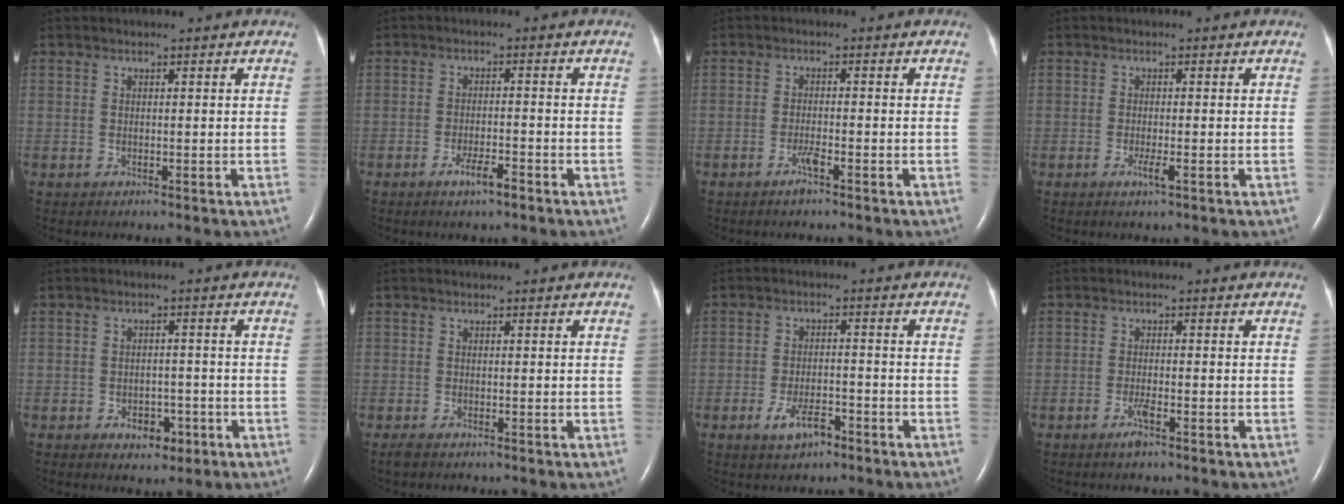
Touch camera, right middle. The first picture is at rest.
{"total": 3.3, "force": [-2.2, 0.5, 2.5], "torque": [-0.047, -0.001, -0.038]}
{"total": 2.0, "force": [-1.4, 0.0, 1.5], "torque": [-0.034, -0.001, -0.027]}
{"total": 1.6, "force": [-0.7, 0.0, 1.5], "torque": [-0.030, -0.004, -0.013]}
{"total": 3.8, "force": [-1.9, 2.4, 2.2], "torque": [-0.026, 0.006, -0.020]}
{"total": 1.2, "force": [-0.9, 0.3, 0.7], "torque": [-0.023, -0.004, -0.016]}
{"total": 4.7, "force": [-2.9, 1.8, 3.3], "torque": [-0.067, -0.001, -0.047]}
{"total": 2.1, "force": [-1.4, 0.1, 1.6], "torque": [-0.037, -0.002, -0.027]}